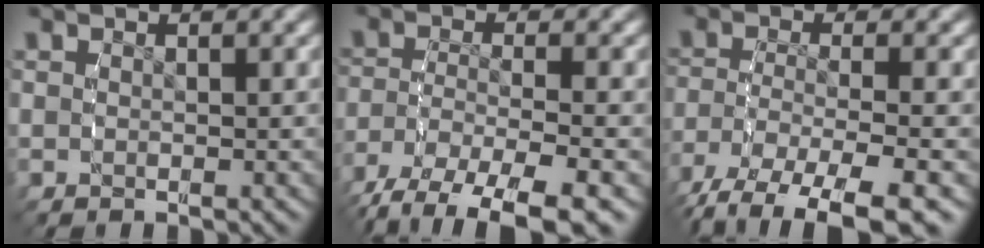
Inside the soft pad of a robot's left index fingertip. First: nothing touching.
{"total": 9.1, "force": [-6.1, 3.8, 5.6], "torque": [-0.101, -0.037, -0.070]}
{"total": 8.9, "force": [-5.8, 3.9, 5.6], "torque": [-0.109, -0.043, -0.063]}